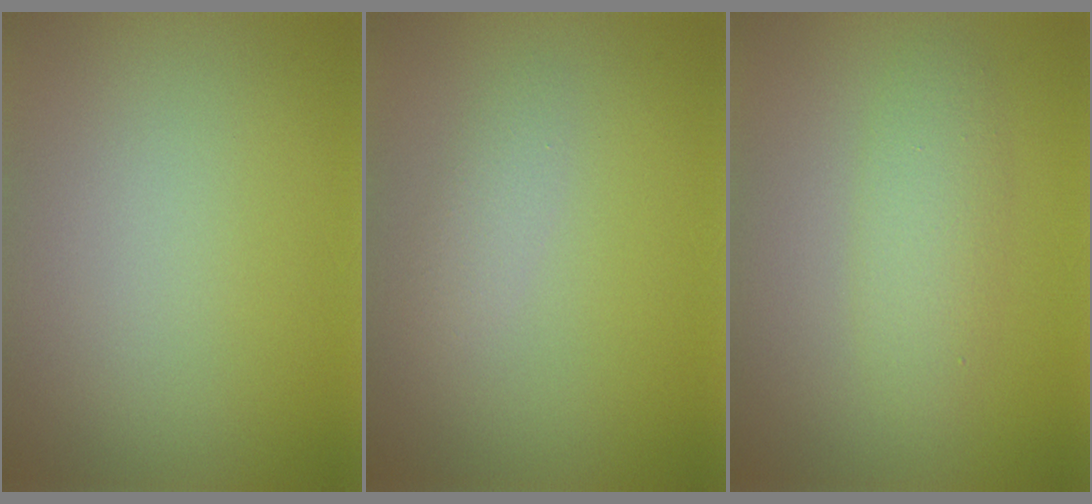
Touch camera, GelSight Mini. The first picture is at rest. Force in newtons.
{"total": 1.4, "press": 1.4, "slide": 0.1}
{"total": 2.8, "press": 2.8, "slide": 0.1}